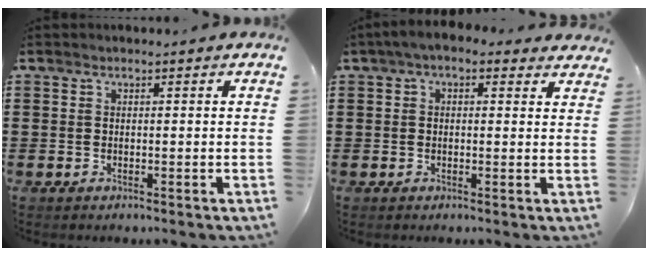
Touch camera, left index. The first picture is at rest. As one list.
[{"total": 2.1, "force": [0.8, 1.3, 1.4], "torque": [-0.031, 0.004, 0.012]}]